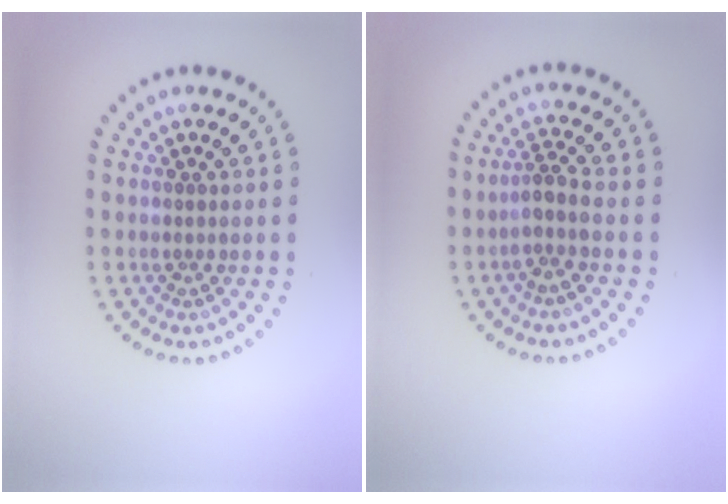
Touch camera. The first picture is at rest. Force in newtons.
{"total": 2.2, "press": 1.6, "slide": 1.5}